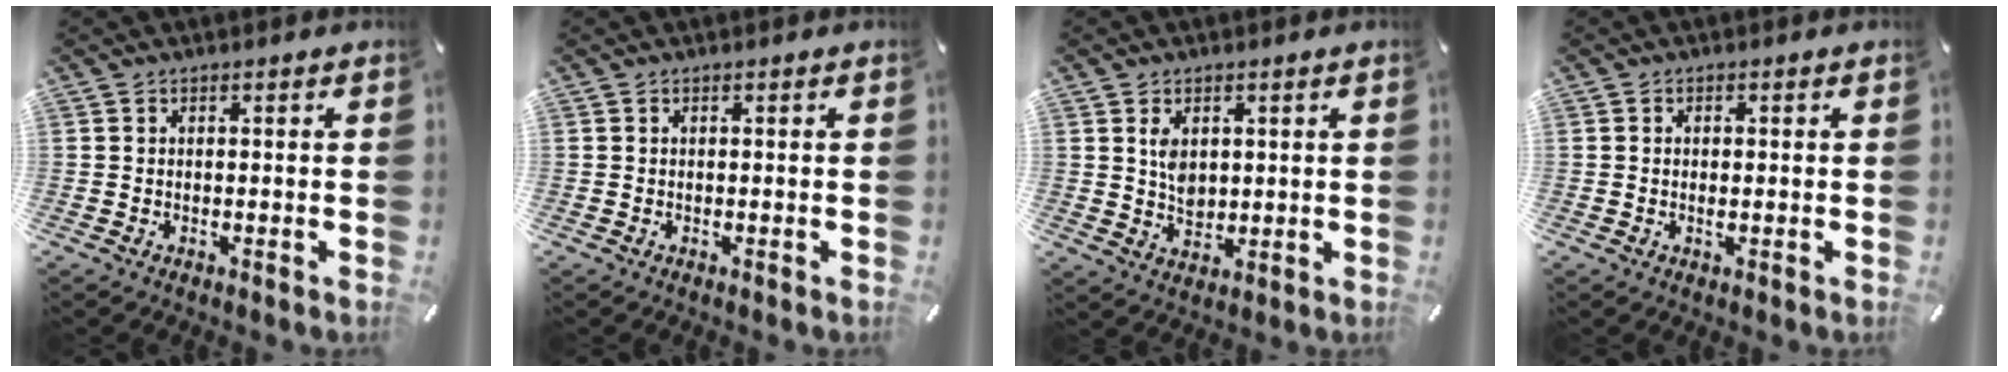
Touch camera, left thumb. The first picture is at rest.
{"total": 0.0}
{"total": 5.0, "force": [1.4, 3.7, 2.9], "torque": [-0.054, -0.004, 0.022]}
{"total": 1.3, "force": [-0.1, 0.5, 1.2], "torque": [-0.022, 0.000, -0.002]}